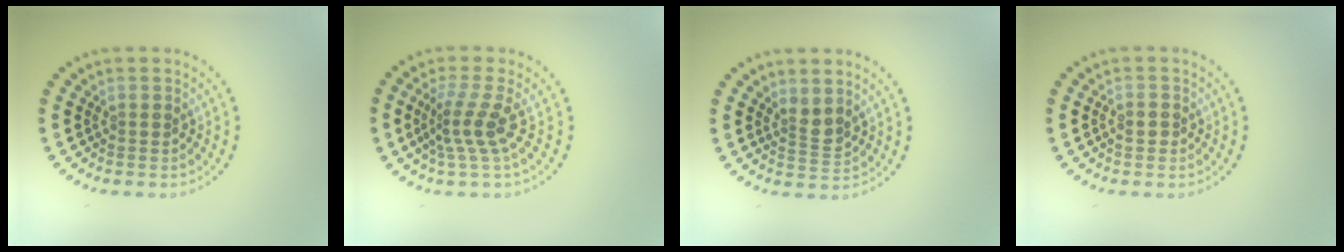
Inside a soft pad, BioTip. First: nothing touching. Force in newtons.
{"total": 2.9, "press": 1.9, "slide": 2.1}
{"total": 1.7, "press": 1.3, "slide": 1.1}
{"total": 0.6, "press": 0.6, "slide": 0.1}